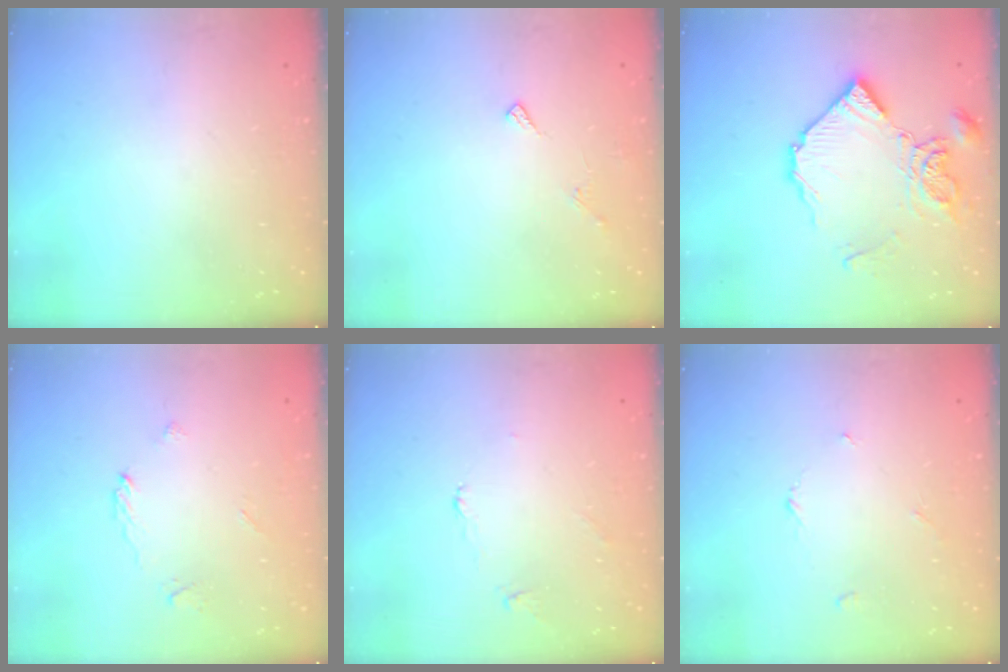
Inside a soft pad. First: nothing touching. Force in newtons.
{"total": 6.0, "press": 6.0, "slide": 0.6}
{"total": 14.8, "press": 14.7, "slide": 1.7}
{"total": 2.7, "press": 2.7, "slide": 0.2}
{"total": 1.9, "press": 1.8, "slide": 0.3}
{"total": 3.0, "press": 2.9, "slide": 0.4}